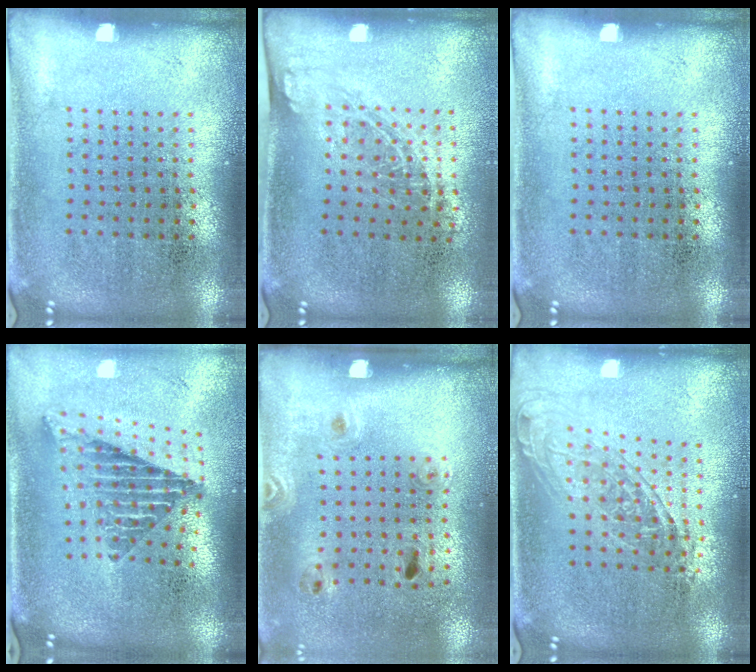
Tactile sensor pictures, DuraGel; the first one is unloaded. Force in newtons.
{"total": 1.3, "press": 1.0, "slide": 0.9}
{"total": 0.0}
{"total": 2.5, "press": 1.7, "slide": 1.8}
{"total": 1.5, "press": 0.8, "slide": 1.3}
{"total": 1.5, "press": 1.3, "slide": 0.8}